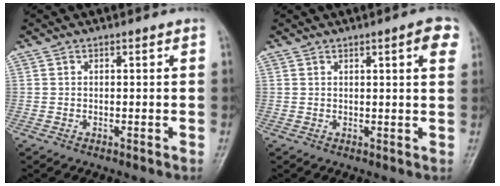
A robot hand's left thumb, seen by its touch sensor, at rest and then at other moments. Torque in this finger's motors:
{"motor_torque": [-0.01, 0.09, 0.04, -0.19, 0.02]}